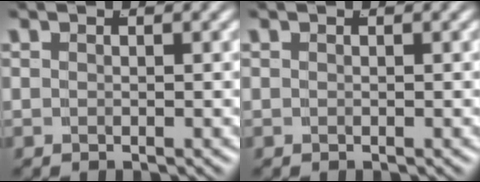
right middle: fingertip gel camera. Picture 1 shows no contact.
{"total": 0.0}